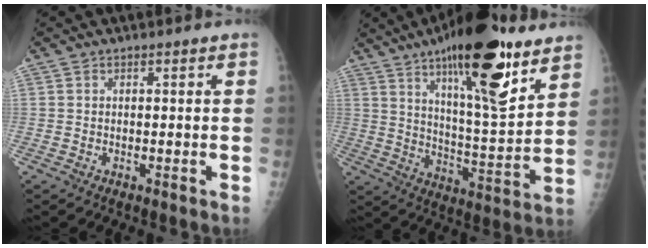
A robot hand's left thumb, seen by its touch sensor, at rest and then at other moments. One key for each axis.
{"total": 22.5, "fx": 13.5, "fy": 6.2, "fz": 16.9, "tx": -0.242, "ty": -0.064, "tz": 0.216}